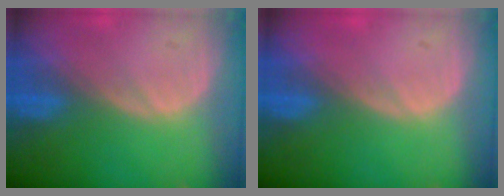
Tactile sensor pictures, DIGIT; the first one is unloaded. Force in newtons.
{"total": 0.0}